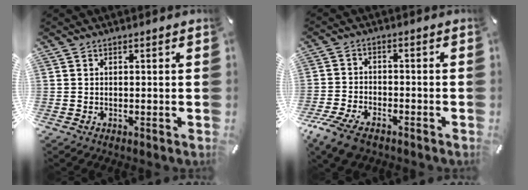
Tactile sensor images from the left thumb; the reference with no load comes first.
{"total": 7.2, "force": [-4.9, 3.7, 3.9], "torque": [-0.096, 0.012, -0.095]}